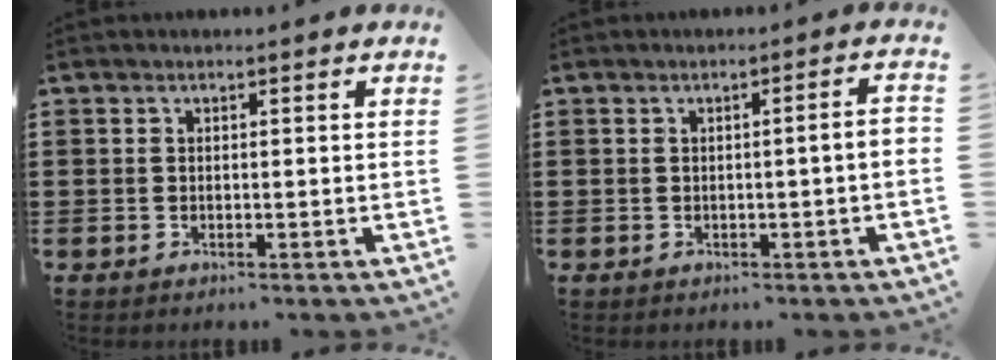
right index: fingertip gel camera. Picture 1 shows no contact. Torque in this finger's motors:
{"motor_torque": [0.67, -0.05, 0.10, 0.07]}